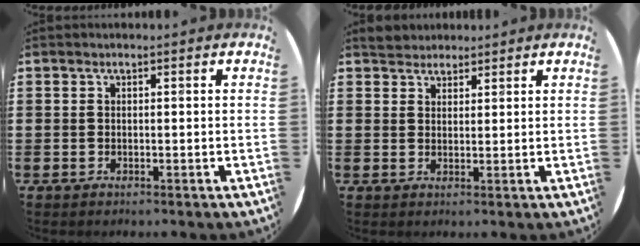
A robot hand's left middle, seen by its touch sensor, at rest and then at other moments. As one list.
[{"total": 2.5, "force": [2.4, 0.8, -0.1], "torque": [0.005, -0.002, 0.047]}]